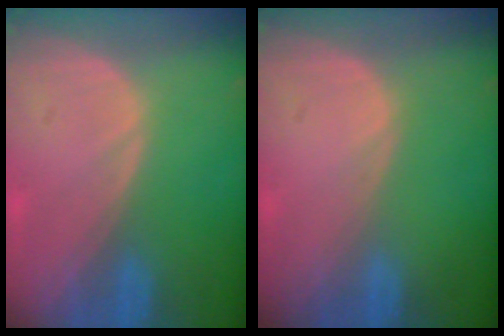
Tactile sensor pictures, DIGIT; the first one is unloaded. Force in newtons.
{"total": 0.0}